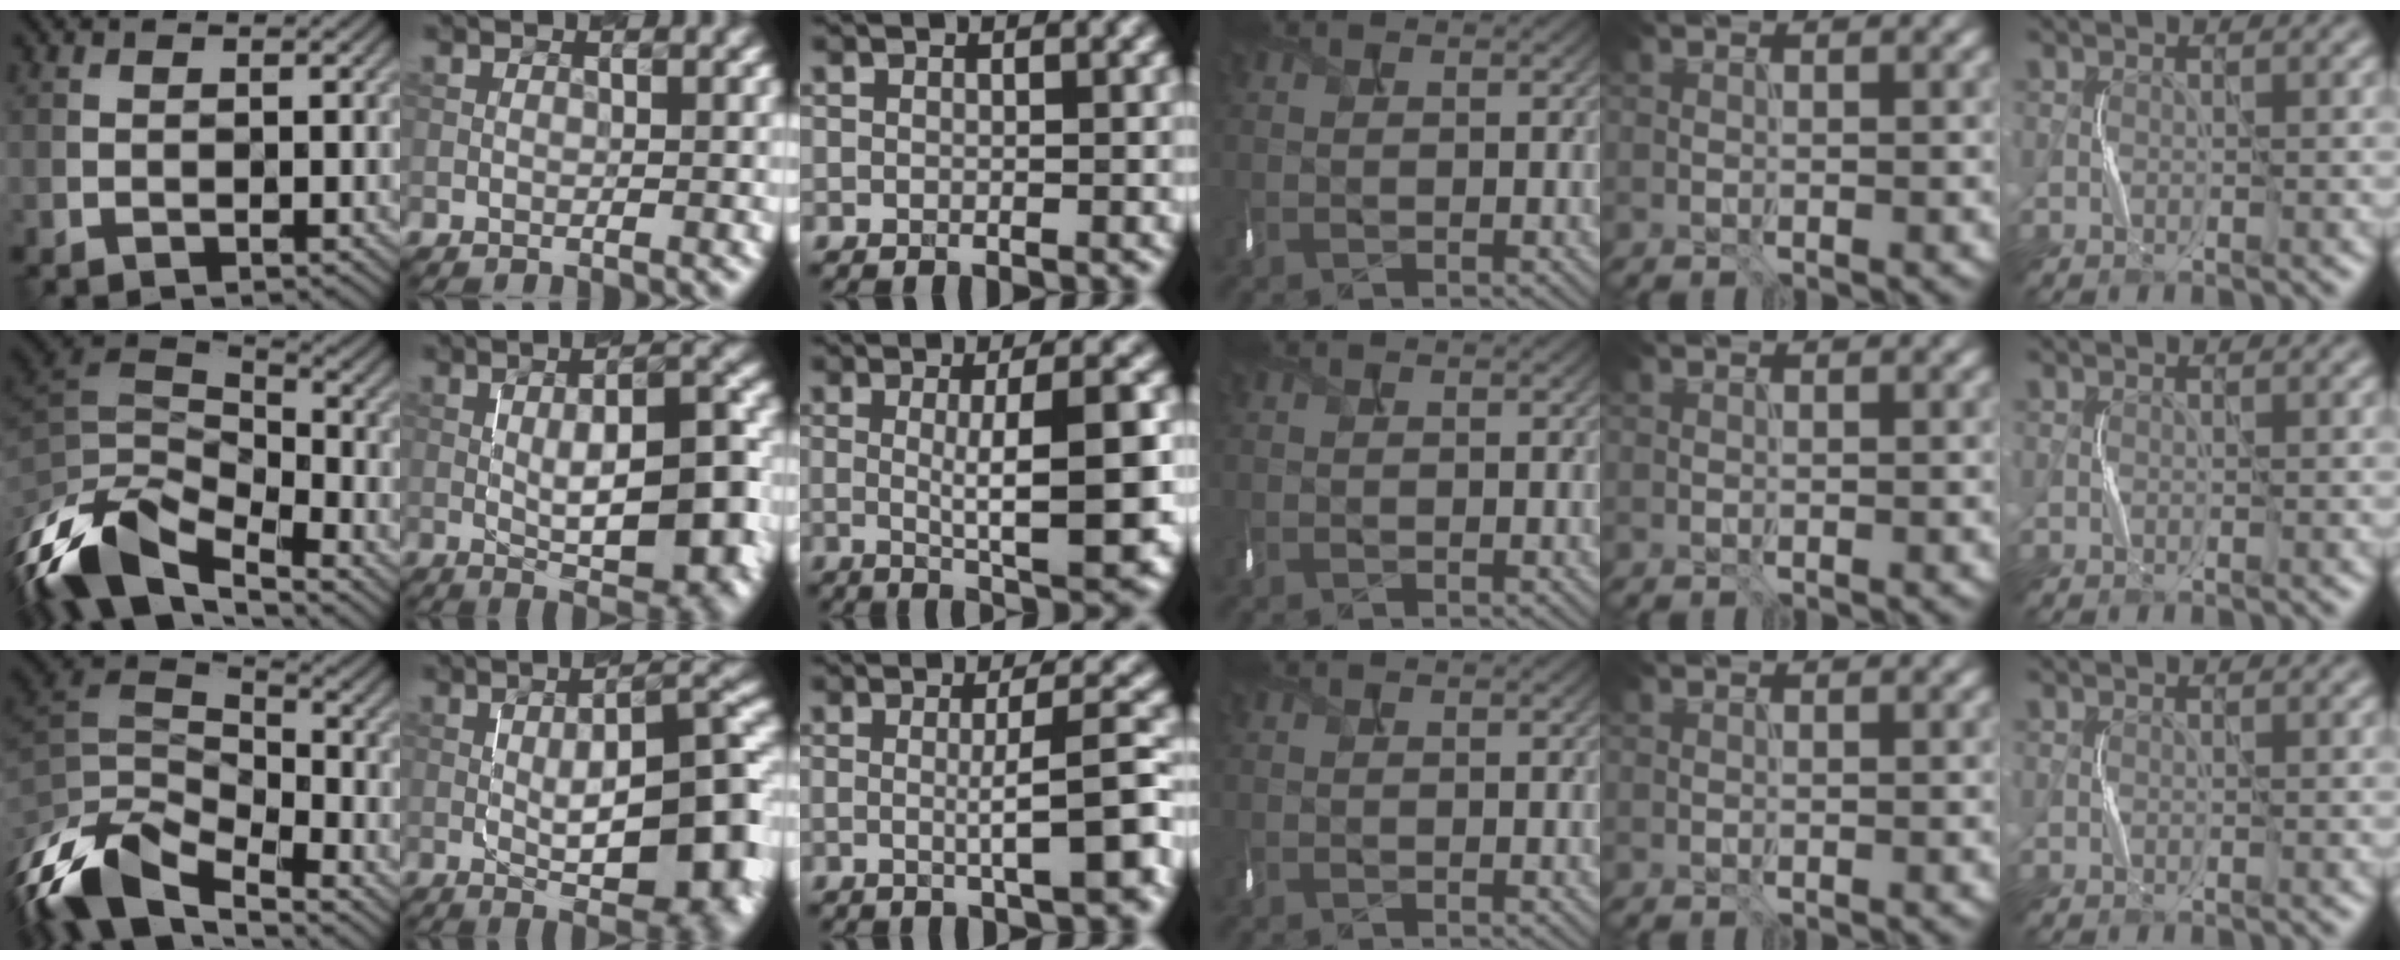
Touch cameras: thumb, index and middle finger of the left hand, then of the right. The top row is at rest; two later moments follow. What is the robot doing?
{"motion": "shake", "object": "box of matches"}